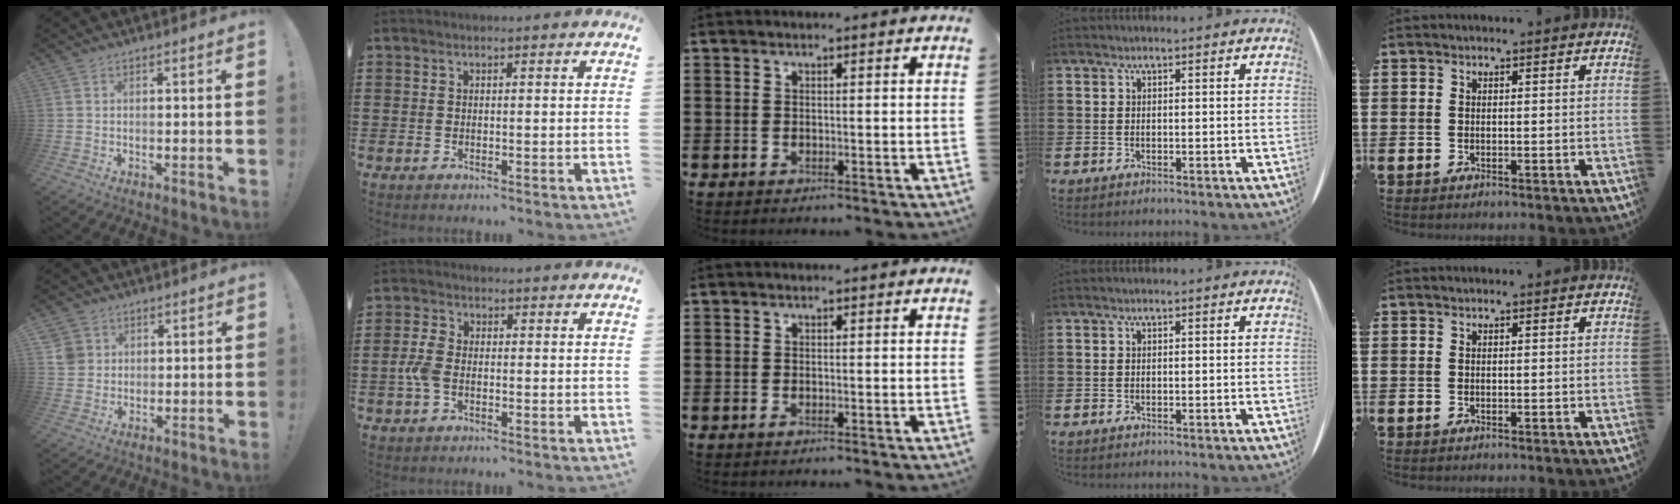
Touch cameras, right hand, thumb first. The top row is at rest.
{"thumb": {"total": 5.2, "force": [1.9, 4.6, 1.2], "torque": [-0.019, -0.007, 0.037]}, "index": {"total": 3.6, "force": [-1.0, 2.0, 2.9], "torque": [-0.081, -0.006, -0.024]}}